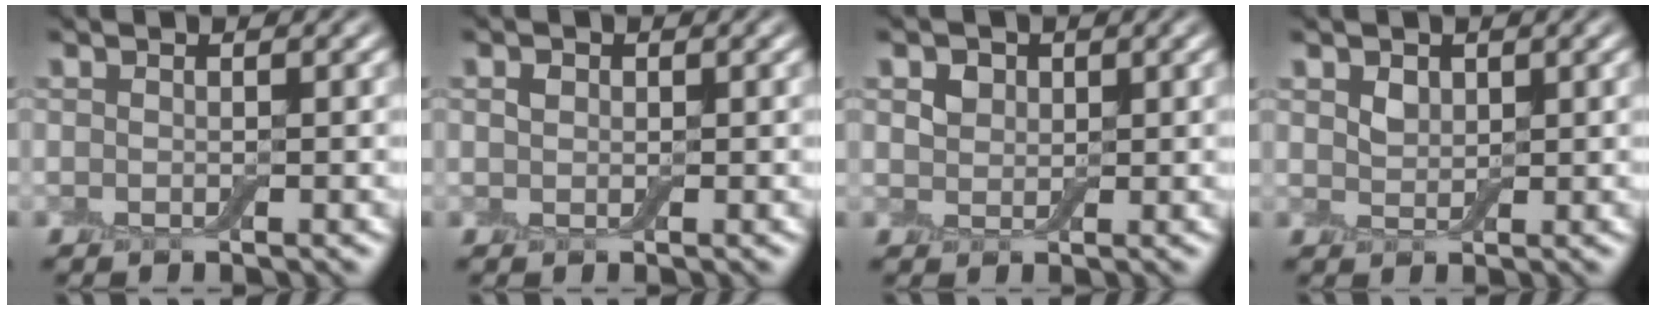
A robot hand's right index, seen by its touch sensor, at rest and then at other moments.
{"total": 0.8, "force": [0.3, 0.7, 0.4], "torque": [-0.007, 0.001, 0.003]}
{"total": 2.0, "force": [0.9, 1.5, 0.8], "torque": [-0.017, -0.002, 0.016]}
{"total": 1.4, "force": [0.8, 0.9, 0.6], "torque": [-0.012, -0.001, 0.018]}